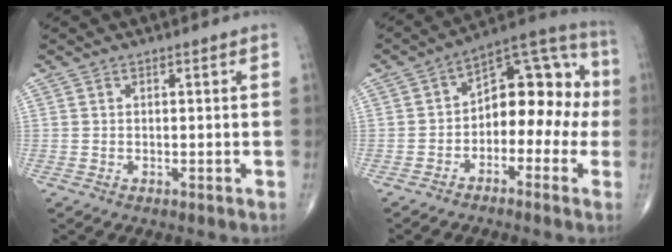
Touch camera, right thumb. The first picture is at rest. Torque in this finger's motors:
{"motor_torque": [0.10, 0.24, 0.70, -0.32, 0.04]}